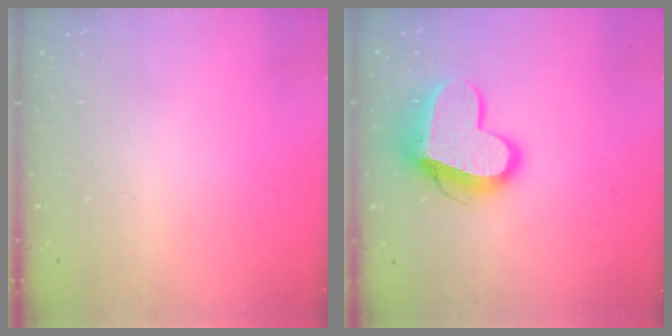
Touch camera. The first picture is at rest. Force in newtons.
{"total": 13.5, "press": 13.5, "slide": 1.1}